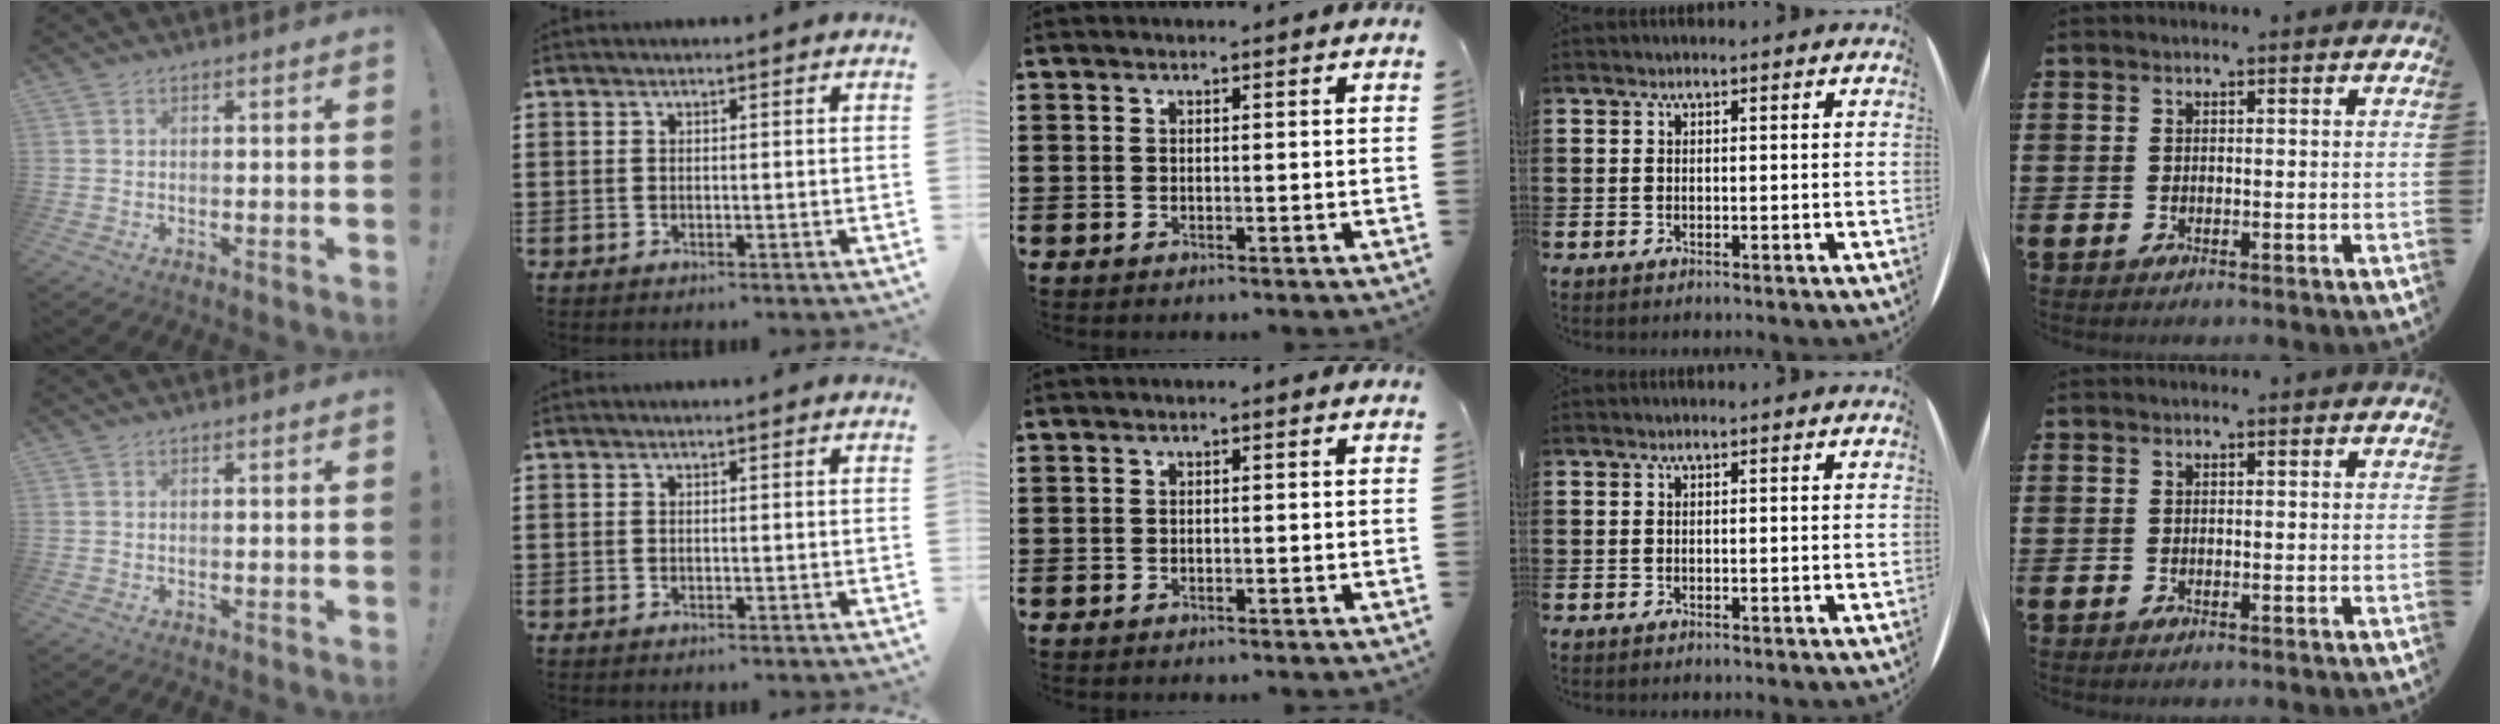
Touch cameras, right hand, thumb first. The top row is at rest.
{}